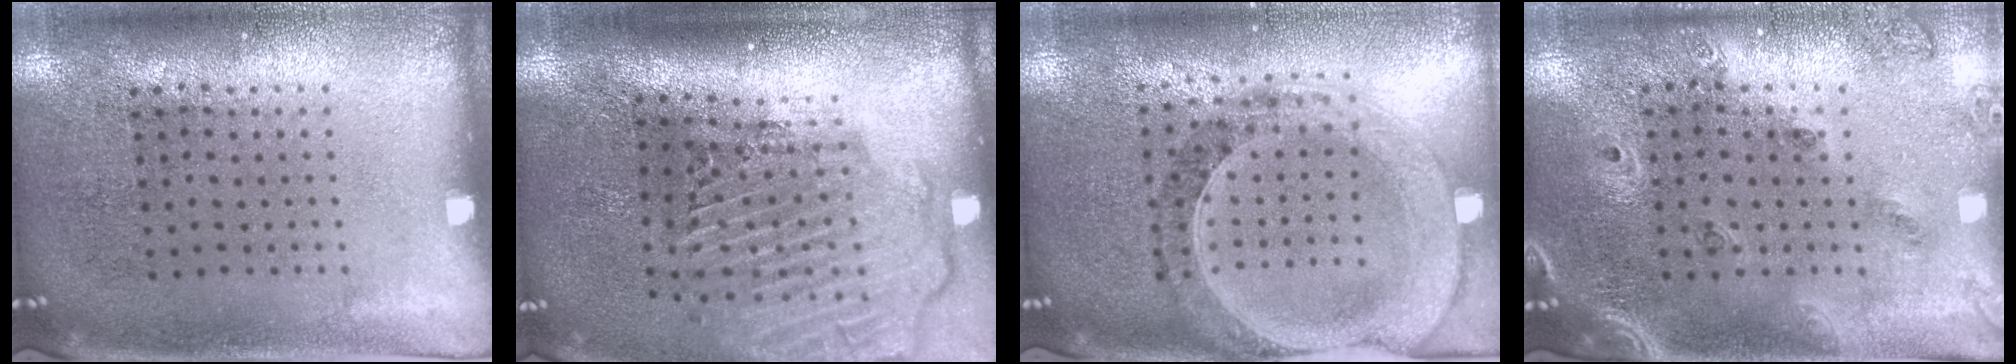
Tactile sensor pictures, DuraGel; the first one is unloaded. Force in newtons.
{"total": 2.9, "press": 2.4, "slide": 1.7}
{"total": 1.4, "press": 1.3, "slide": 0.4}
{"total": 1.5, "press": 1.4, "slide": 0.7}